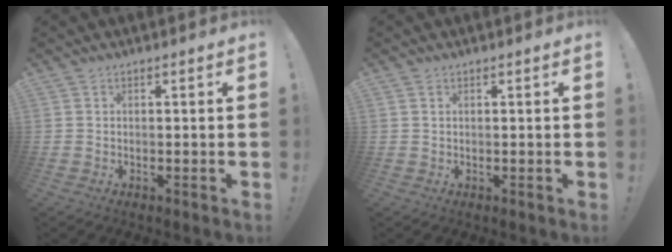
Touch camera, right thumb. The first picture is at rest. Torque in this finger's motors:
{"motor_torque": [-0.04, -0.11, -0.35, 0.34, 0.05]}